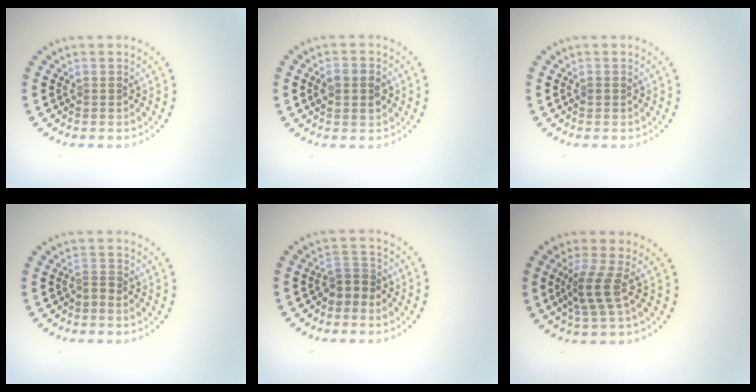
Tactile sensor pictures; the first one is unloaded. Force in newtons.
{"total": 2.8, "press": 2.8, "slide": 0.0}
{"total": 0.5, "press": 0.5, "slide": 0.2}
{"total": 1.0, "press": 0.4, "slide": 0.9}
{"total": 2.1, "press": 1.7, "slide": 1.2}
{"total": 2.8, "press": 2.3, "slide": 1.6}